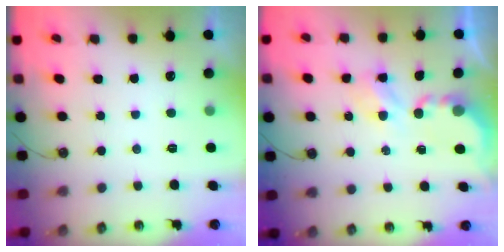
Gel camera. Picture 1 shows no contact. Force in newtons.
{"total": 4.0, "press": 4.0, "slide": 0.1}